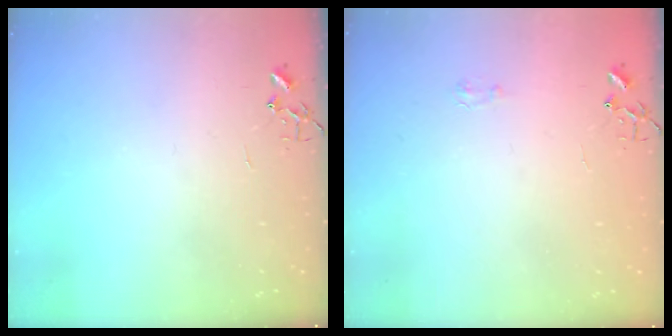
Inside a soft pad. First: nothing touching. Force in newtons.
{"total": 4.1, "press": 4.0, "slide": 0.7}